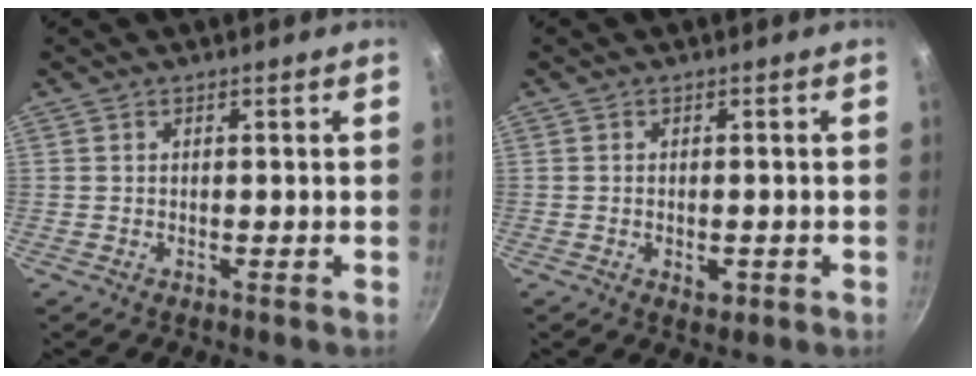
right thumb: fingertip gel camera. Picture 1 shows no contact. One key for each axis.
{"total": 2.6, "fx": -0.8, "fy": 1.6, "fz": 1.9, "tx": -0.026, "ty": -0.001, "tz": -0.010}